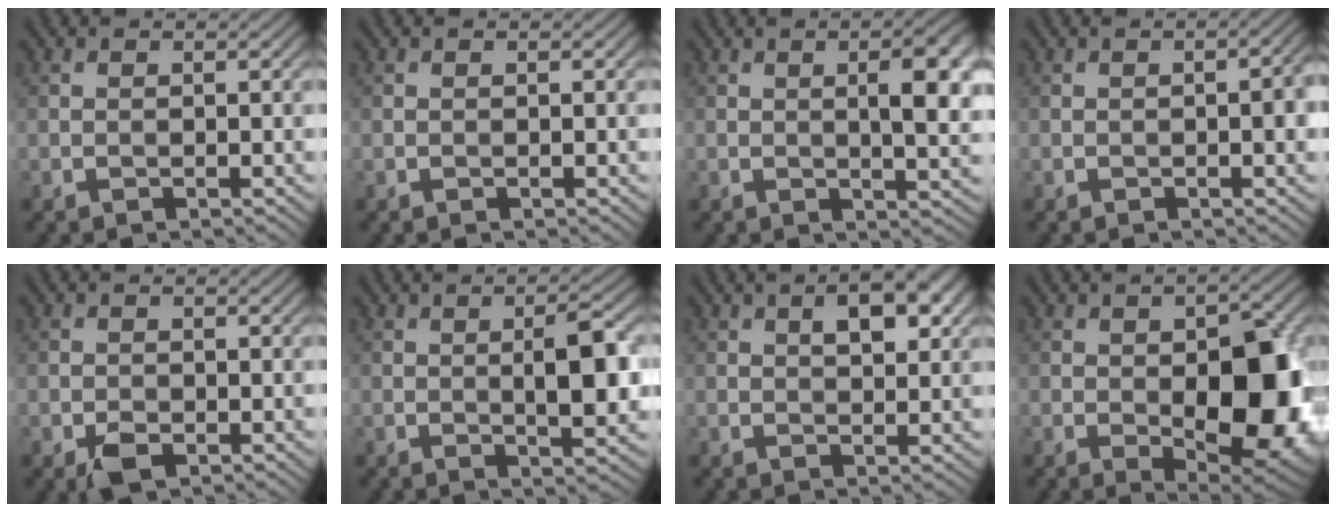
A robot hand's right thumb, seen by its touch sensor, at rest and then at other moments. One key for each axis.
{"total": 0.0}
{"total": 6.4, "fx": 1.0, "fy": 1.9, "fz": 6.0, "tx": -0.089, "ty": 0.005, "tz": 0.017}
{"total": 2.6, "fx": -0.3, "fy": 0.7, "fz": 2.5, "tx": -0.034, "ty": 0.006, "tz": -0.006}
{"total": 2.3, "fx": -1.2, "fy": 1.3, "fz": 1.5, "tx": -0.030, "ty": -0.005, "tz": -0.021}
{"total": 5.9, "fx": 0.1, "fy": 1.7, "fz": 5.6, "tx": -0.090, "ty": 0.004, "tz": 0.000}
{"total": 5.4, "fx": 2.1, "fy": 2.4, "fz": 4.3, "tx": -0.066, "ty": 0.005, "tz": 0.030}
{"total": 13.8, "fx": -1.7, "fy": 7.1, "fz": 11.7, "tx": -0.147, "ty": -0.011, "tz": -0.017}